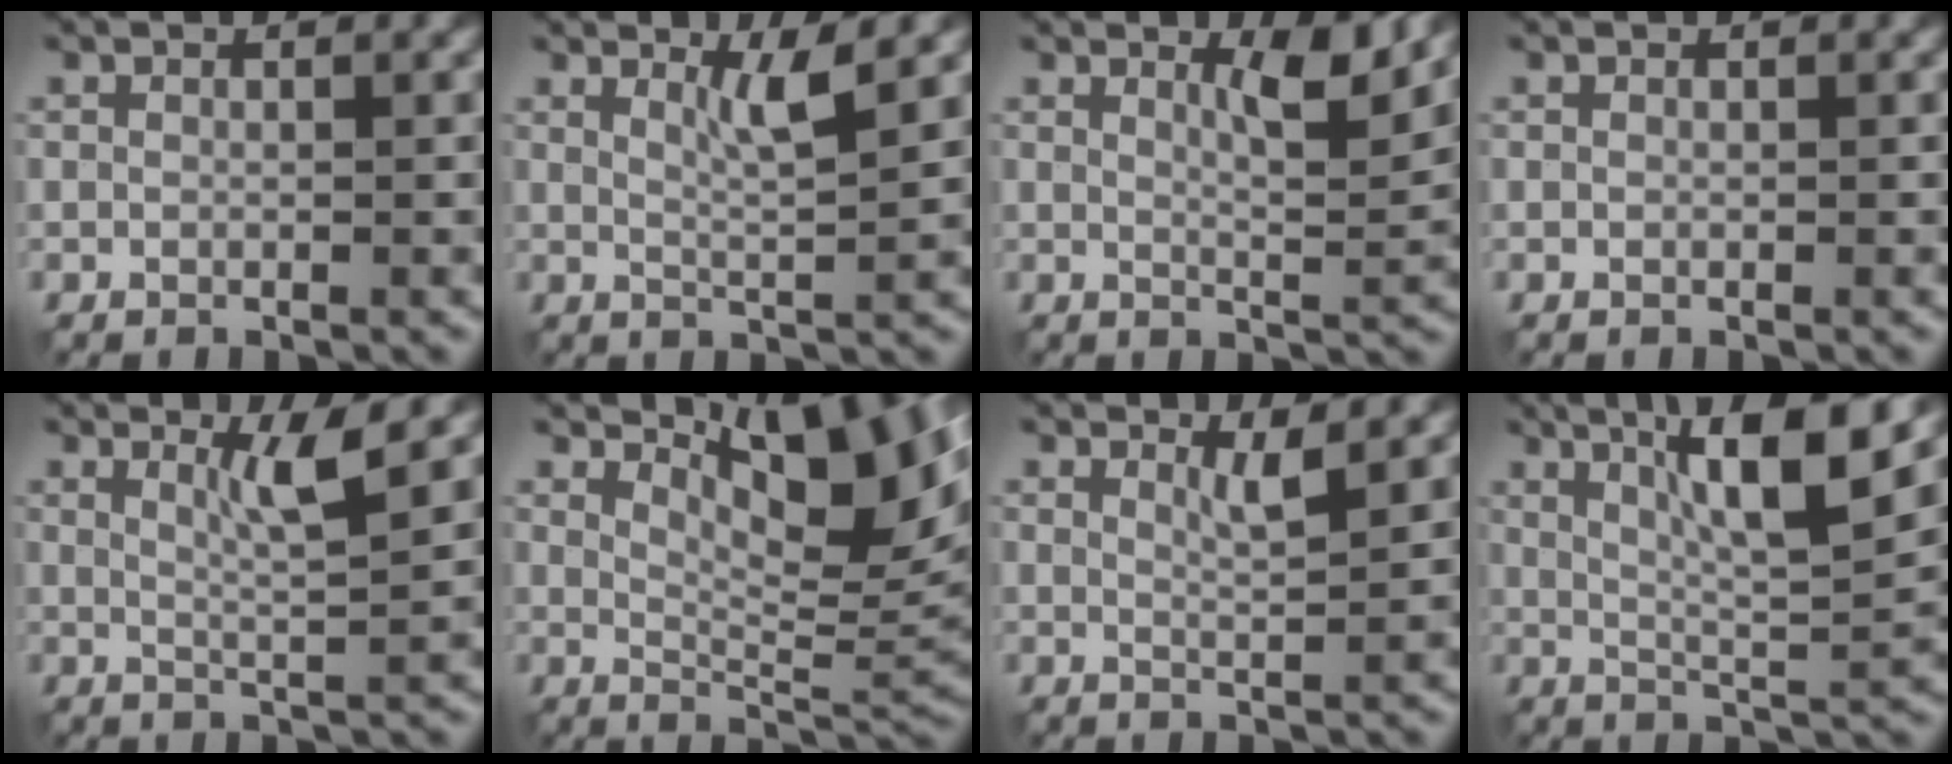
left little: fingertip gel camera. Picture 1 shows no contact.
{"total": 2.8, "force": [1.4, 0.3, 2.4], "torque": [-0.041, -0.004, 0.025]}
{"total": 3.4, "force": [1.9, 0.6, 2.8], "torque": [-0.042, -0.007, 0.033]}
{"total": 0.0}
{"total": 3.1, "force": [1.4, 0.3, 2.8], "torque": [-0.047, -0.003, 0.026]}
{"total": 8.6, "force": [4.1, 2.6, 7.0], "torque": [-0.102, -0.003, 0.074]}
{"total": 1.9, "force": [1.1, 0.3, 1.5], "torque": [-0.023, -0.004, 0.017]}
{"total": 8.6, "force": [3.7, 1.4, 7.7], "torque": [-0.119, 0.004, 0.064]}